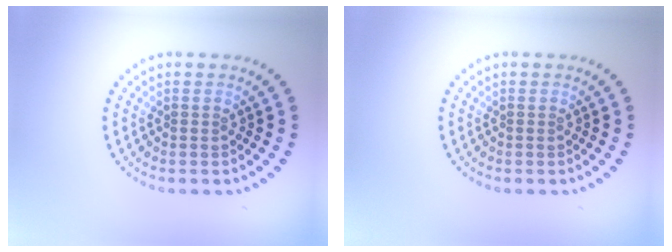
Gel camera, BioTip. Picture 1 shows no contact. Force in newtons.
{"total": 0.0}